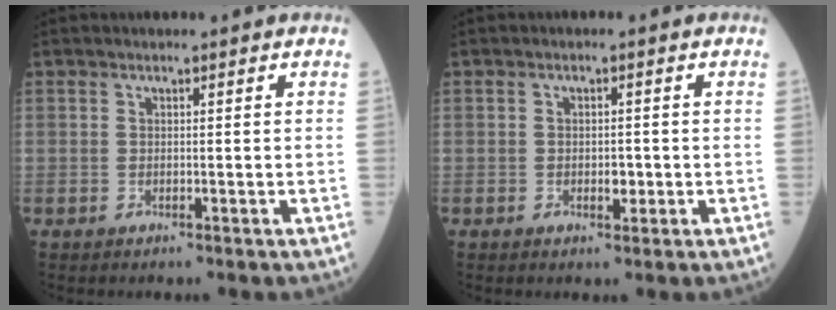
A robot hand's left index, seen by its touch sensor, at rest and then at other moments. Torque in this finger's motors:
{"motor_torque": [-0.05, 0.14, 0.02, 0.00]}